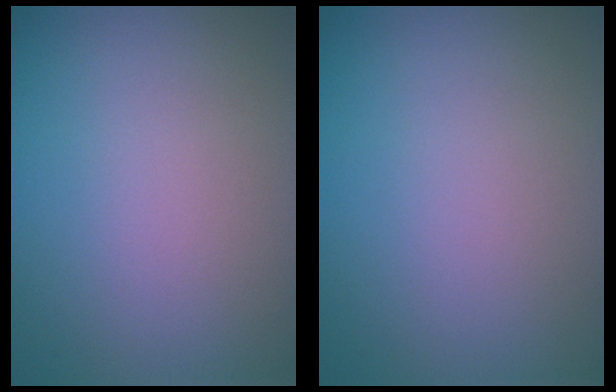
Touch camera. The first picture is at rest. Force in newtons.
{"total": 0.0}